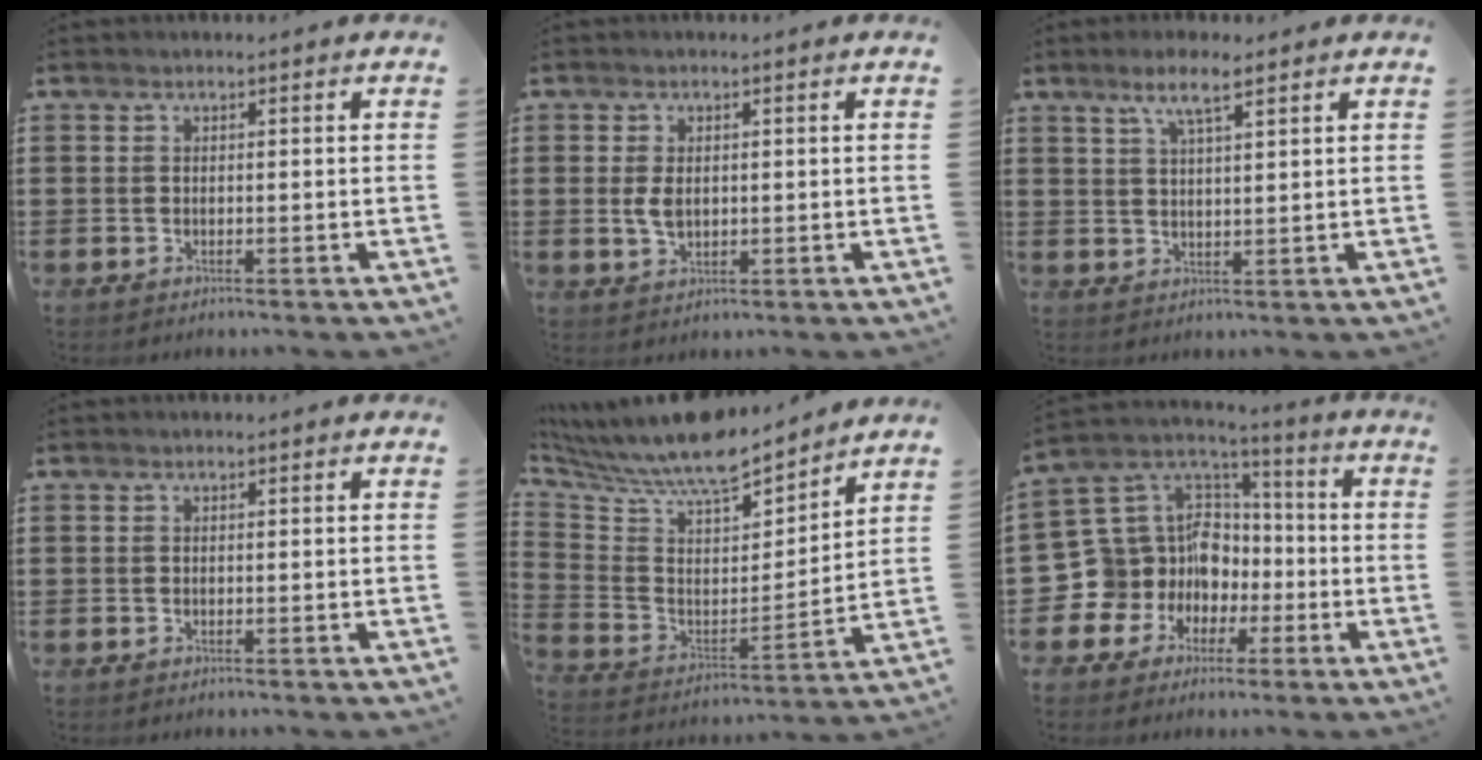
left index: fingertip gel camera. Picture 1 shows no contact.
{"total": 3.1, "force": [0.3, 1.9, 2.5], "torque": [-0.065, 0.000, 0.001]}
{"total": 4.7, "force": [3.0, 0.8, 3.4], "torque": [-0.075, 0.007, 0.052]}
{"total": 0.0}
{"total": 9.2, "force": [8.3, 2.0, 3.4], "torque": [-0.106, -0.062, 0.142]}
{"total": 12.9, "force": [-2.3, 12.2, 3.3], "torque": [-0.120, -0.025, -0.018]}